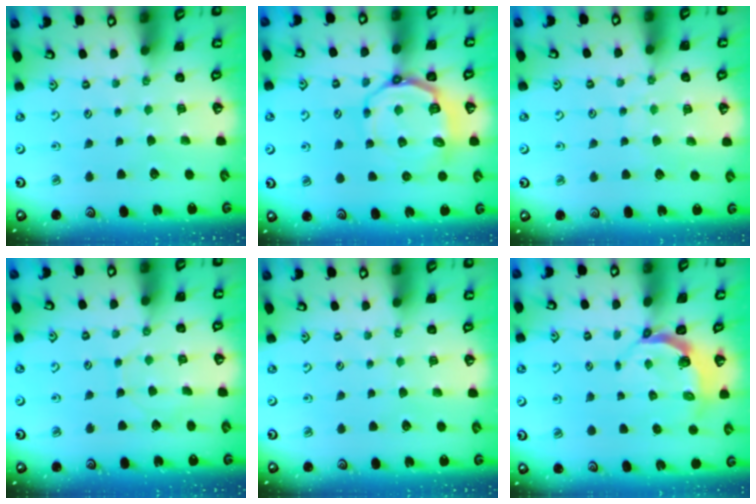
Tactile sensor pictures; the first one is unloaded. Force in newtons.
{"total": 11.7, "press": 11.2, "slide": 3.5}
{"total": 7.3, "press": 7.2, "slide": 0.8}
{"total": 2.9, "press": 2.9, "slide": 0.3}
{"total": 0.0}
{"total": 4.5, "press": 3.5, "slide": 3.0}